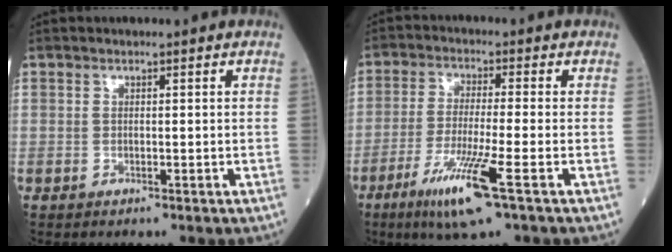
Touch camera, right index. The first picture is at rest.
{"total": 9.9, "force": [-4.9, -0.4, 8.6], "torque": [-0.169, -0.029, -0.093]}